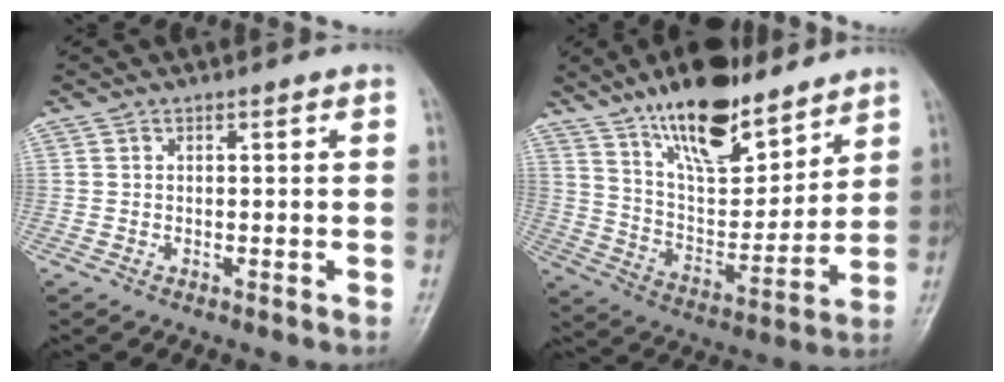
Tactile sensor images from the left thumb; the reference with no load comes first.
{"total": 18.9, "force": [13.6, 7.0, 11.0], "torque": [-0.134, -0.081, 0.240]}